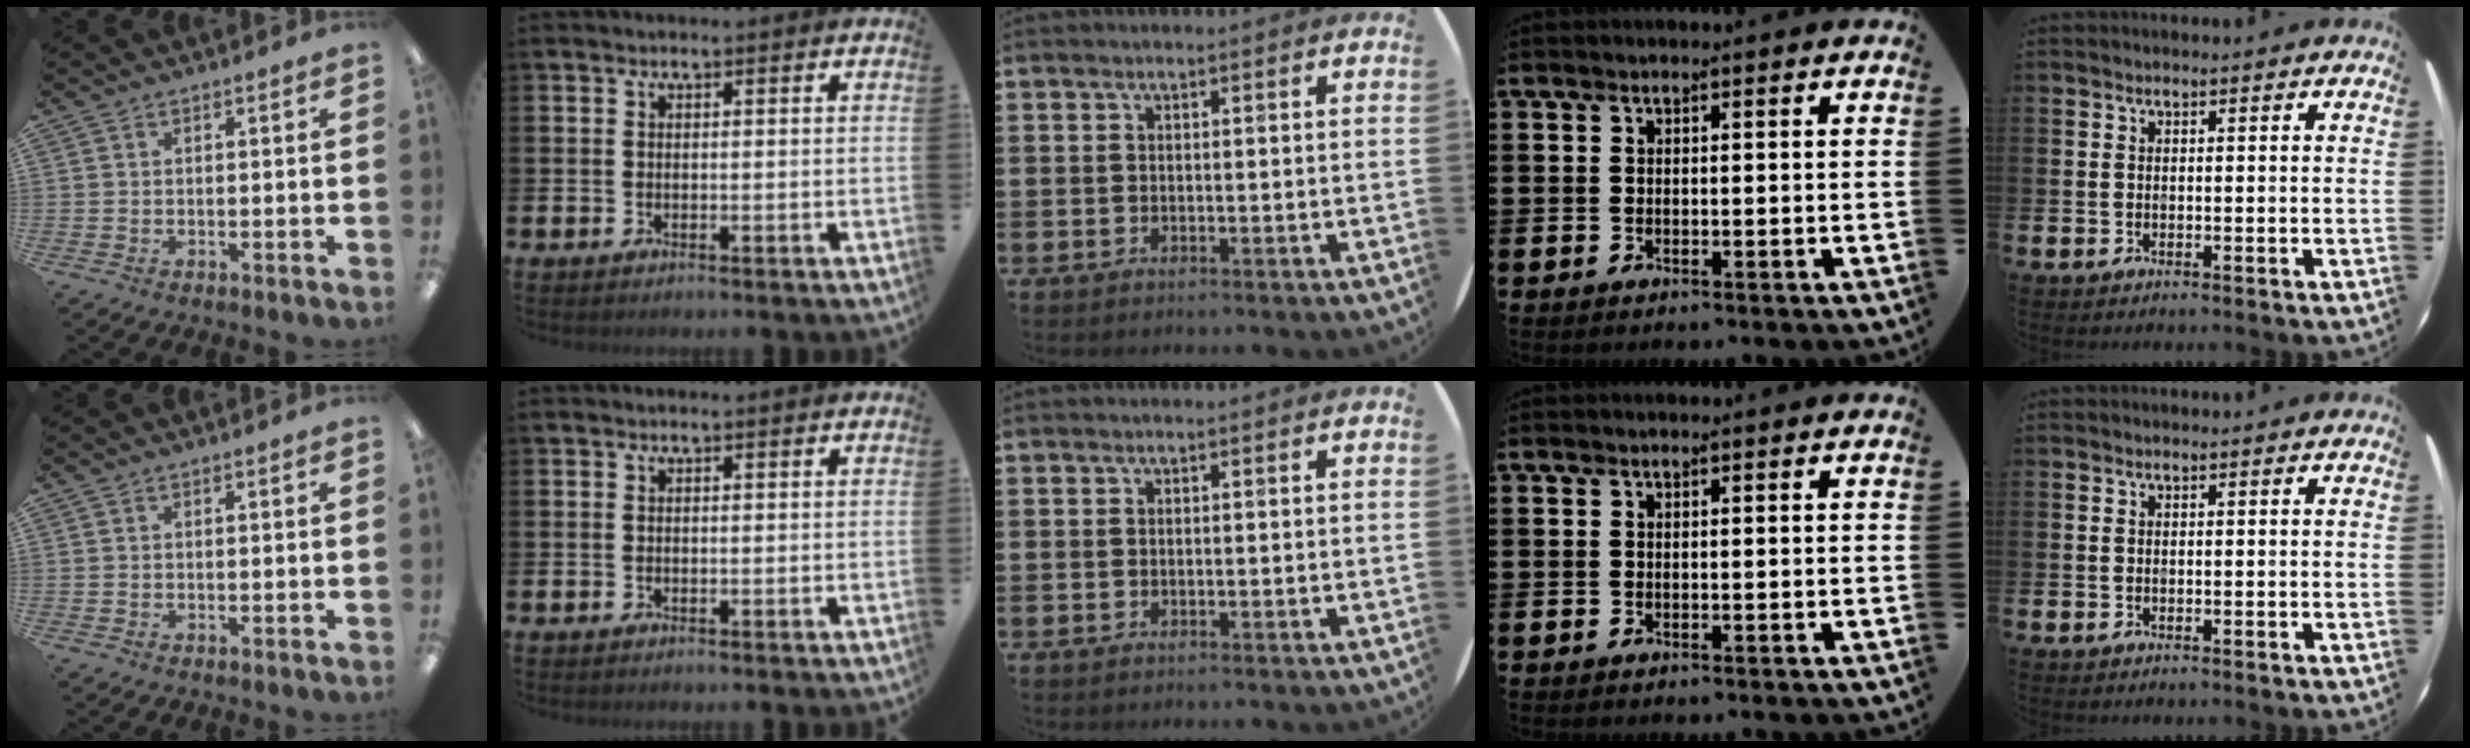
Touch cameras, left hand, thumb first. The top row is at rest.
{}